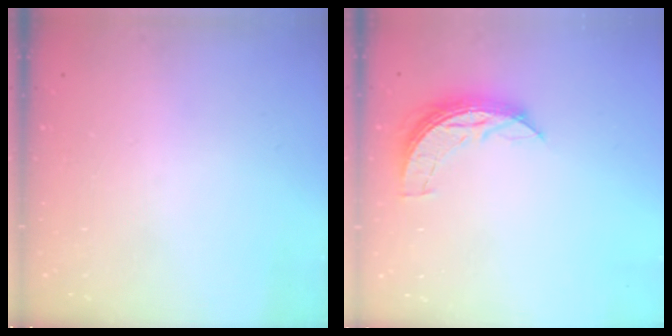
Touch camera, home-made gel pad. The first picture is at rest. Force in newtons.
{"total": 6.9, "press": 6.9, "slide": 0.3}